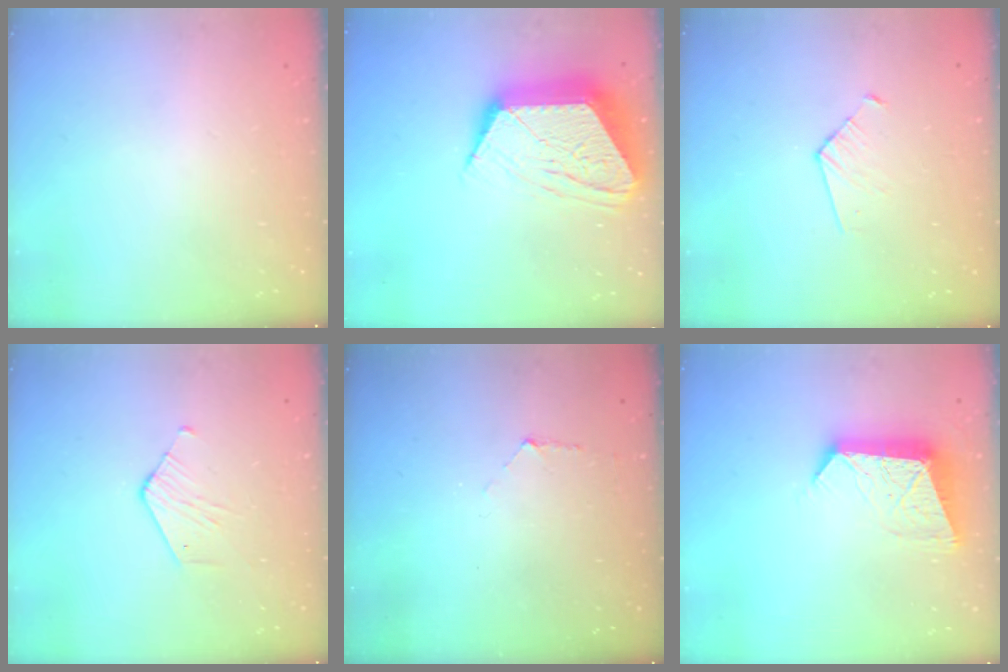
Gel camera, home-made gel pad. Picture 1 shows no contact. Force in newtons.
{"total": 17.8, "press": 17.8, "slide": 1.4}
{"total": 4.3, "press": 4.3, "slide": 0.3}
{"total": 3.9, "press": 3.9, "slide": 0.4}
{"total": 3.8, "press": 3.8, "slide": 0.4}
{"total": 12.1, "press": 12.0, "slide": 1.1}